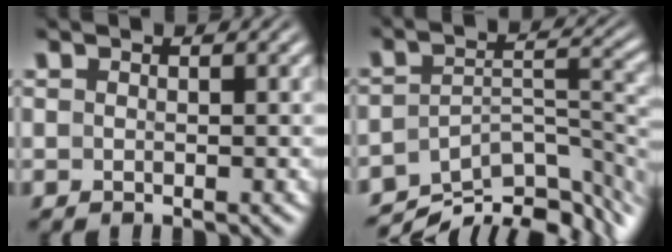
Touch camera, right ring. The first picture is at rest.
{"total": 11.7, "force": [-7.1, 6.4, 6.7], "torque": [-0.087, -0.040, -0.097]}